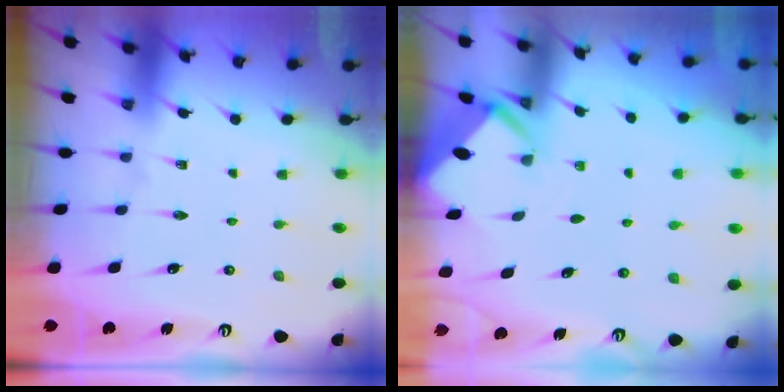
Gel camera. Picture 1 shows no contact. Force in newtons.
{"total": 1.8, "press": 1.8, "slide": 0.1}